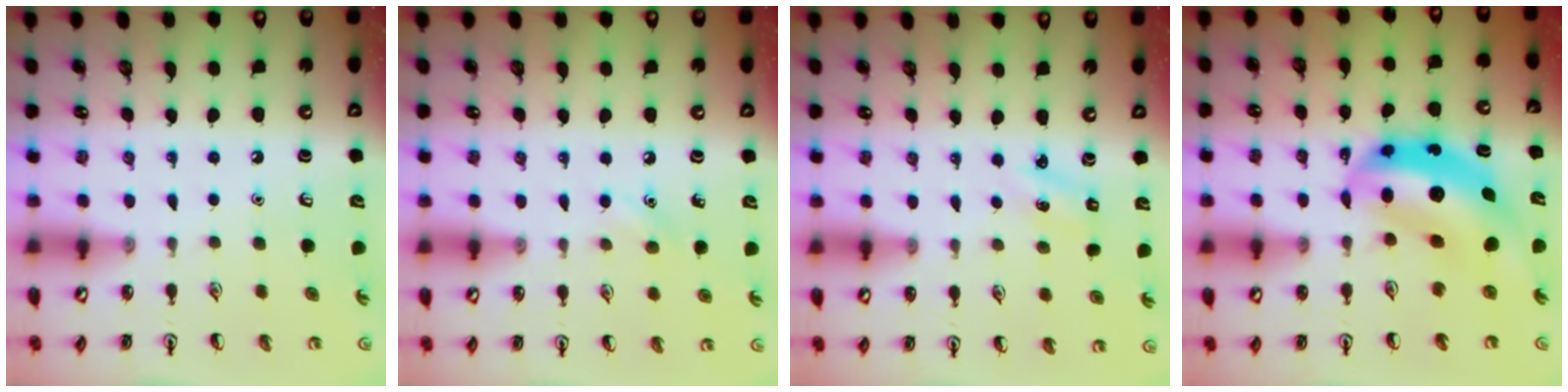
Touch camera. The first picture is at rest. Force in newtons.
{"total": 6.5, "press": 6.2, "slide": 1.9}
{"total": 1.4, "press": 1.3, "slide": 0.6}
{"total": 11.2, "press": 10.7, "slide": 3.2}